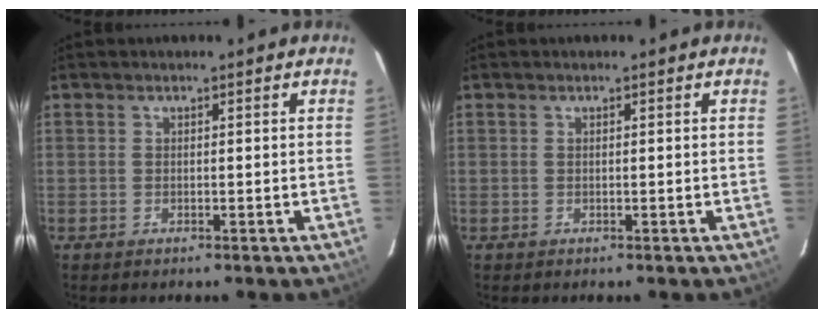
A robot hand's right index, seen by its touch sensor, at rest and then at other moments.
{"total": 0.0}